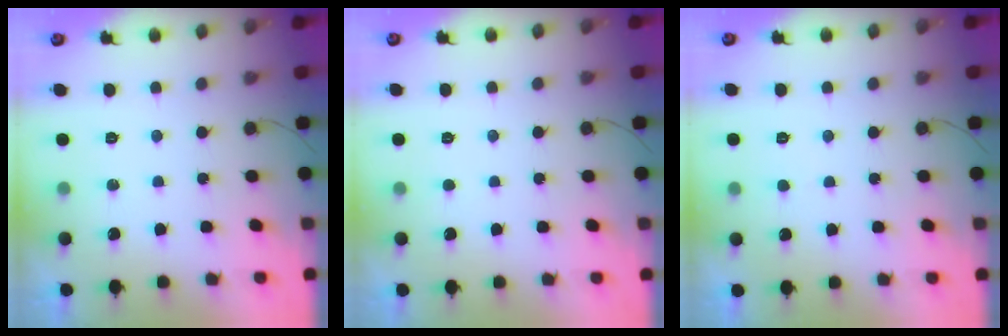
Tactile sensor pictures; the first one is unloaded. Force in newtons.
{"total": 1.6, "press": 1.6, "slide": 0.2}
{"total": 1.6, "press": 1.6, "slide": 0.2}